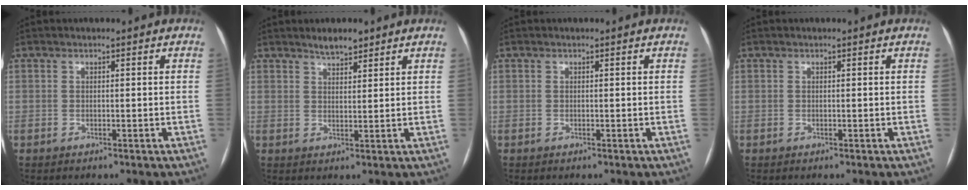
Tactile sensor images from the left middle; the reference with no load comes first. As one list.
[{"total": 3.0, "force": [2.6, 0.8, 1.4], "torque": [-0.028, 0.001, 0.043]}, {"total": 0.0}, {"total": 0.0}]